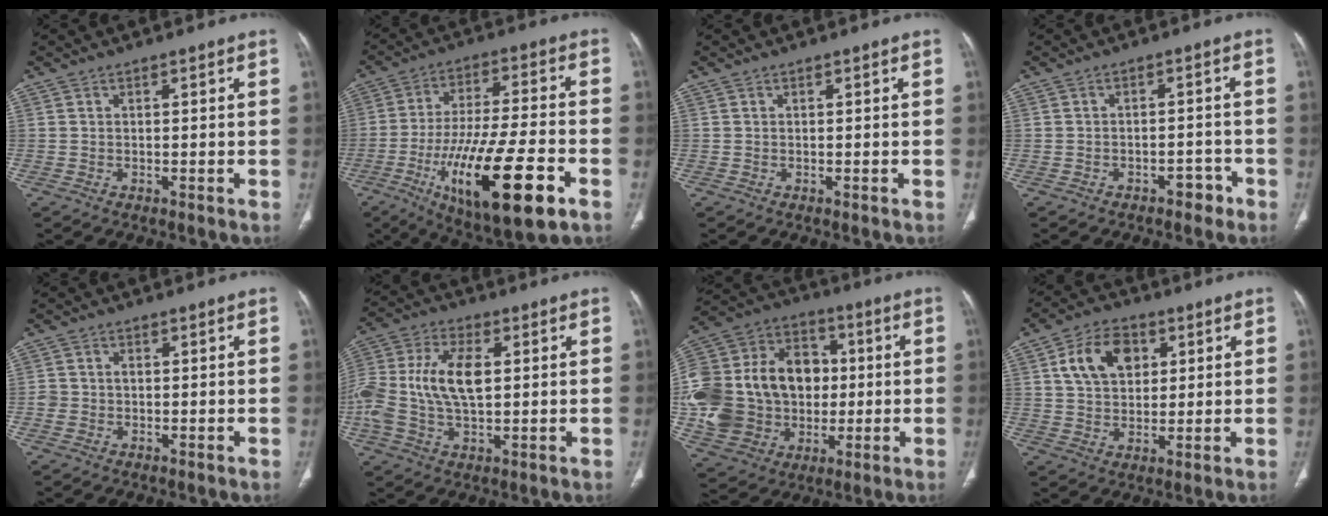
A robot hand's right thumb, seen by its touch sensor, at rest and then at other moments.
{"total": 22.6, "force": [-9.2, 6.3, 19.6], "torque": [-0.358, 0.013, -0.144]}
{"total": 0.0}
{"total": 3.2, "force": [-2.2, 1.8, 1.4], "torque": [-0.008, 0.021, -0.025]}
{"total": 2.1, "force": [-0.4, 1.8, 1.0], "torque": [-0.015, 0.008, -0.005]}
{"total": 15.6, "force": [1.1, 8.5, 13.0], "torque": [-0.290, 0.013, 0.019]}
{"total": 27.6, "force": [-0.4, 21.6, 17.3], "torque": [-0.344, 0.040, 0.014]}
{"total": 10.8, "force": [3.6, 7.4, 7.0], "torque": [-0.101, -0.002, 0.061]}